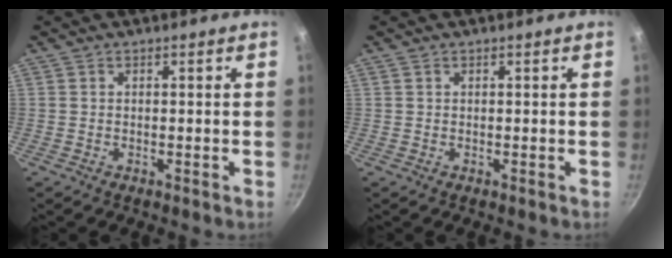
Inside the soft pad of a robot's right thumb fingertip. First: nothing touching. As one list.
[{"total": 0.0}]